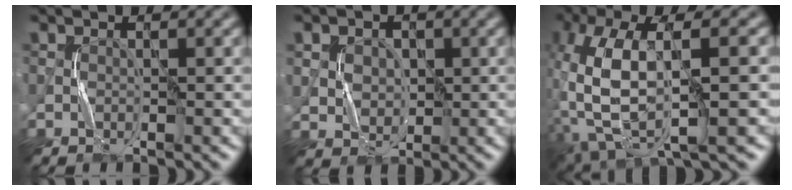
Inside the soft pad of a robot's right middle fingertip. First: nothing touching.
{"total": 4.5, "force": [1.3, 3.6, 2.4], "torque": [-0.053, 0.016, 0.018]}
{"total": 11.6, "force": [-1.6, 4.7, 10.4], "torque": [-0.230, -0.004, -0.022]}